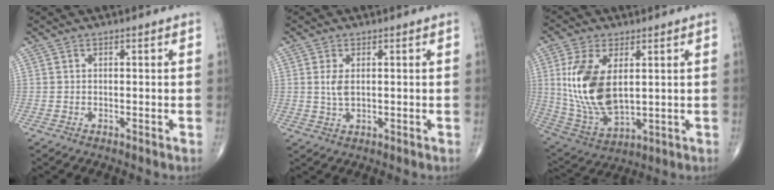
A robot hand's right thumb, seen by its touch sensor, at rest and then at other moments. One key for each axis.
{"total": 3.0, "fx": 0.6, "fy": 1.5, "fz": 2.6, "tx": -0.053, "ty": -0.004, "tz": 0.013}
{"total": 15.6, "fx": 2.7, "fy": 8.2, "fz": 12.9, "tx": -0.258, "ty": -0.019, "tz": 0.068}